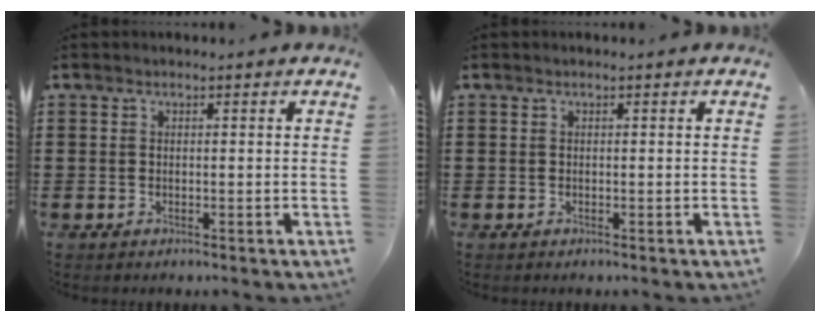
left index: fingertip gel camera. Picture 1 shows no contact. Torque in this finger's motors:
{"motor_torque": [0.00, 0.00, 0.01, 0.00]}